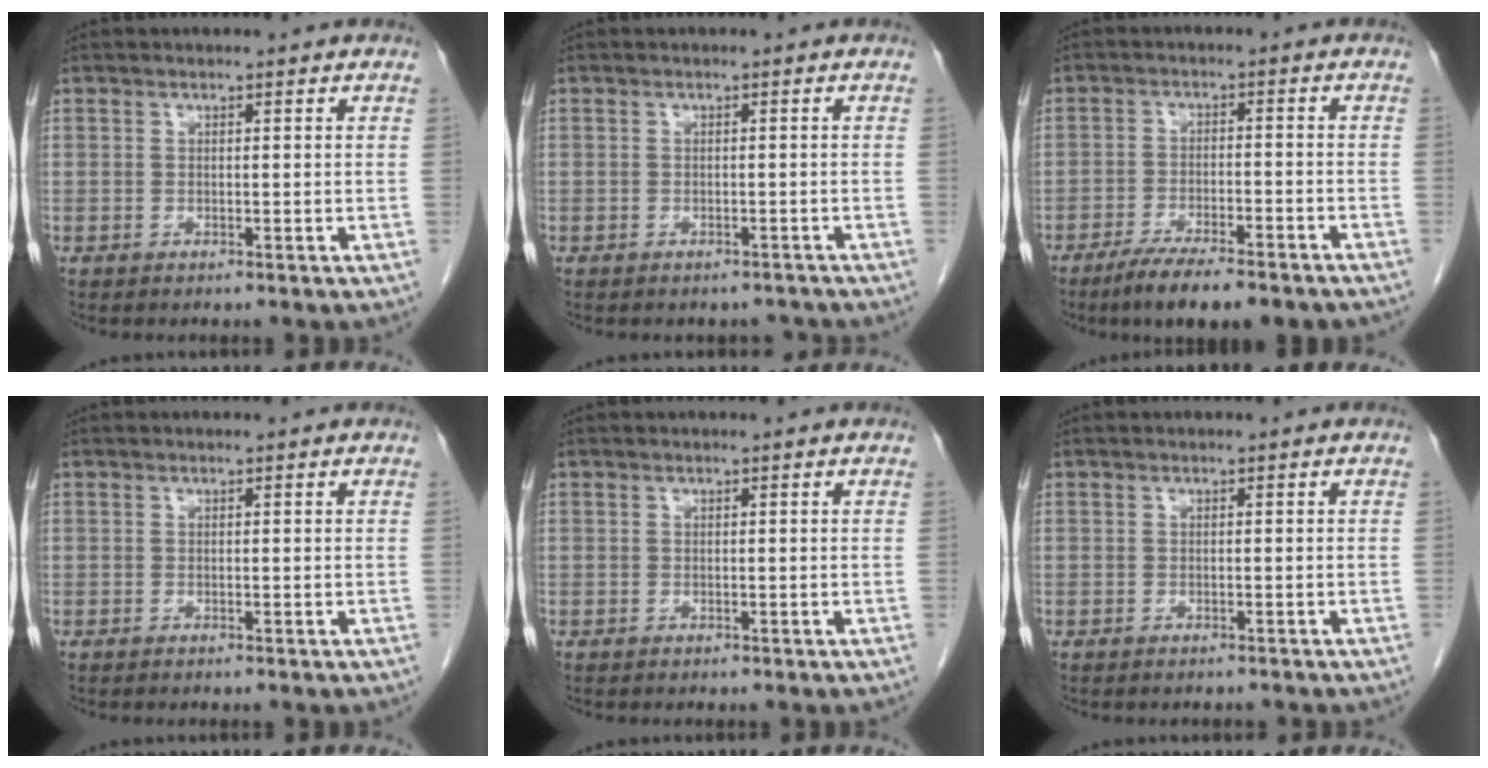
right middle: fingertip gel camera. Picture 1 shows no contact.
{"total": 2.2, "force": [-2.0, 1.0, -0.1], "torque": [0.004, 0.002, -0.028]}
{"total": 11.2, "force": [-8.8, 1.9, 6.7], "torque": [-0.095, -0.016, -0.133]}
{"total": 0.0}
{"total": 0.0}
{"total": 0.8, "force": [-0.8, 0.2, 0.0], "torque": [-0.008, -0.002, -0.013]}